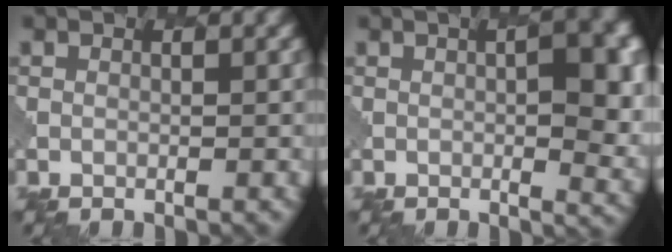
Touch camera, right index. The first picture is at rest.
{"total": 6.6, "force": [0.6, 2.1, 6.2], "torque": [-0.075, -0.002, 0.011]}